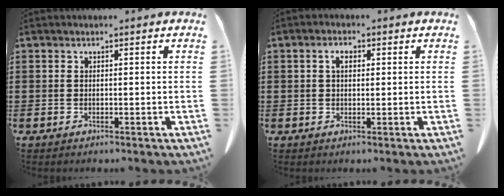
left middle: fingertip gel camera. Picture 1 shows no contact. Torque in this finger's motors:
{"motor_torque": [0.26, 0.26, 0.06, 0.07]}